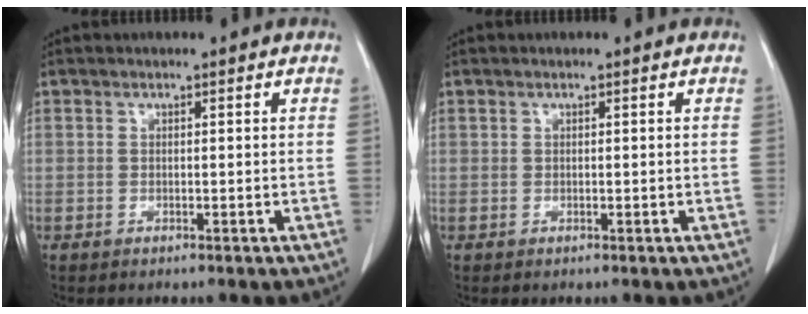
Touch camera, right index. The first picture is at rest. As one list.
[{"total": 0.0}]